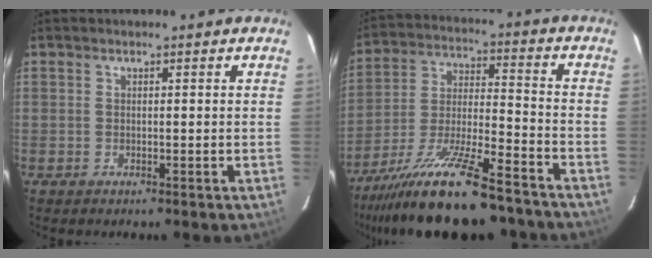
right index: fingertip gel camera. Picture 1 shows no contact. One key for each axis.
{"total": 21.3, "fx": -16.7, "fy": 4.2, "fz": 12.6, "tx": -0.243, "ty": -0.037, "tz": -0.271}